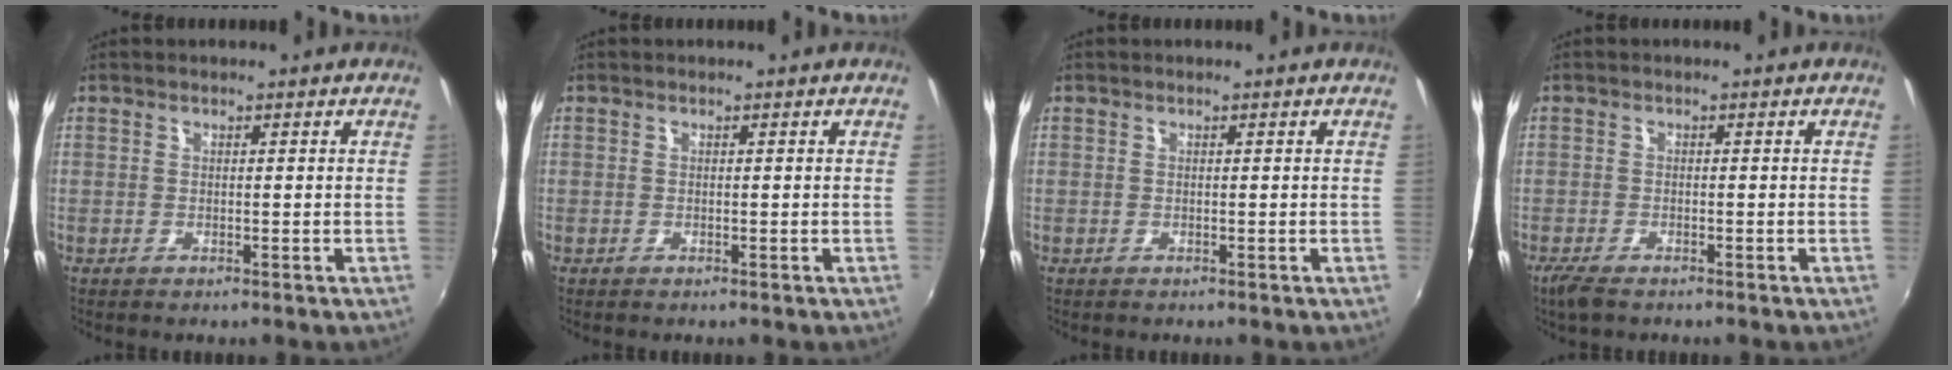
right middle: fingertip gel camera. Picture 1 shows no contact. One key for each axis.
{"total": 0.0}
{"total": 0.0}
{"total": 3.3, "fx": -2.4, "fy": 0.9, "fz": 2.0, "tx": -0.049, "ty": -0.011, "tz": -0.046}